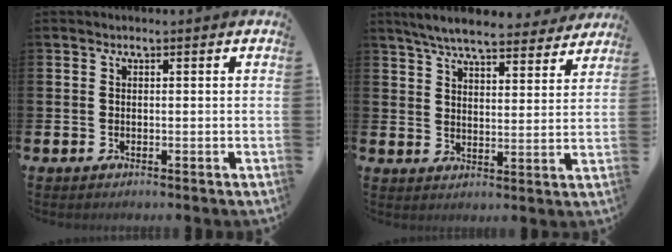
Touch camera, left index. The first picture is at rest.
{"total": 6.8, "force": [6.4, 1.0, 2.0], "torque": [-0.047, -0.036, 0.111]}